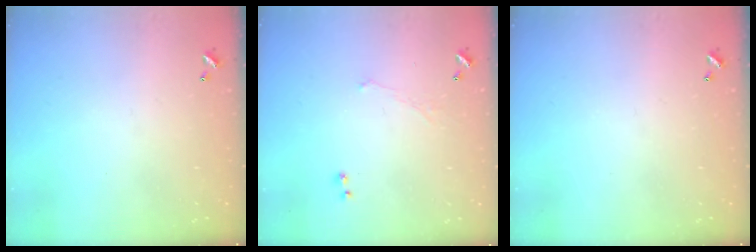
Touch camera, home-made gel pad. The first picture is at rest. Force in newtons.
{"total": 0.7, "press": 0.2, "slide": 0.7}
{"total": 0.0}